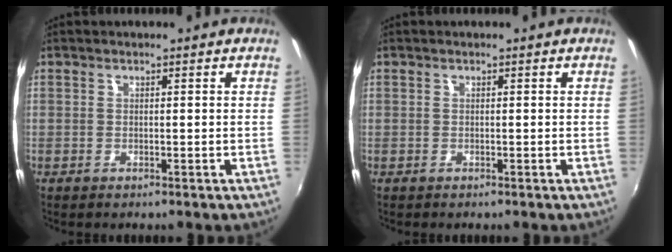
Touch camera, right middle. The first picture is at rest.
{"total": 0.0}